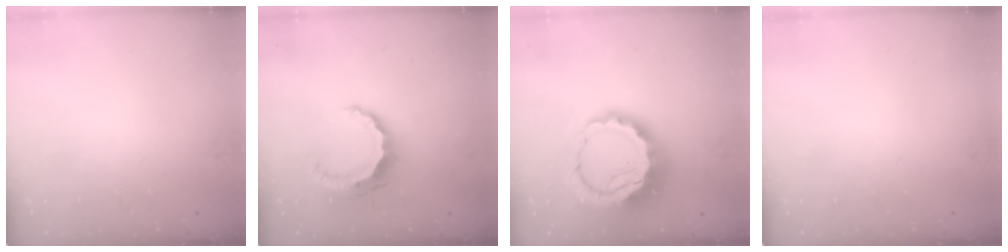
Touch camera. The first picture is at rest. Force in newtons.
{"total": 8.1, "press": 8.0, "slide": 1.2}
{"total": 14.2, "press": 13.9, "slide": 2.9}
{"total": 0.0}